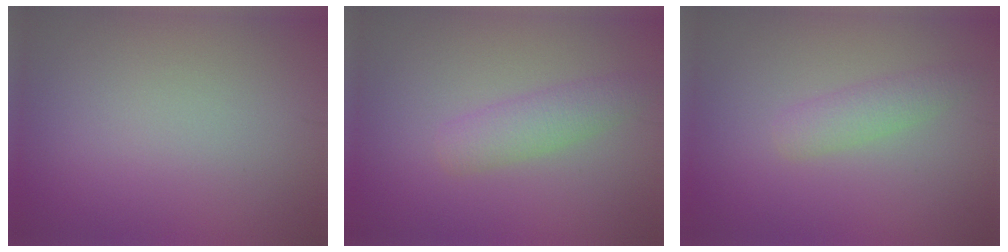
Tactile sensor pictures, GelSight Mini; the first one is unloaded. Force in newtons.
{"total": 2.5, "press": 2.5, "slide": 0.1}
{"total": 1.9, "press": 1.9, "slide": 0.1}